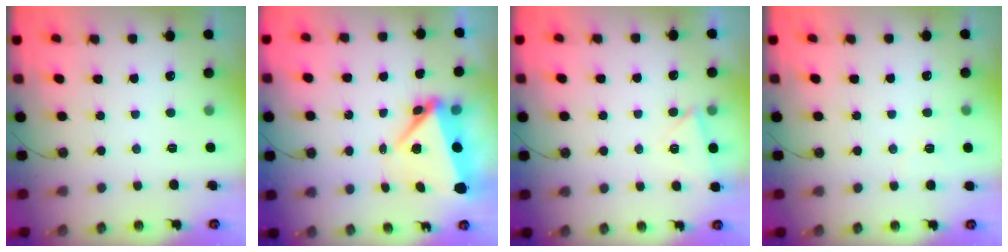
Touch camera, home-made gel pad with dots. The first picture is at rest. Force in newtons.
{"total": 6.4, "press": 6.1, "slide": 1.9}
{"total": 4.4, "press": 3.5, "slide": 2.7}
{"total": 4.1, "press": 3.6, "slide": 2.0}